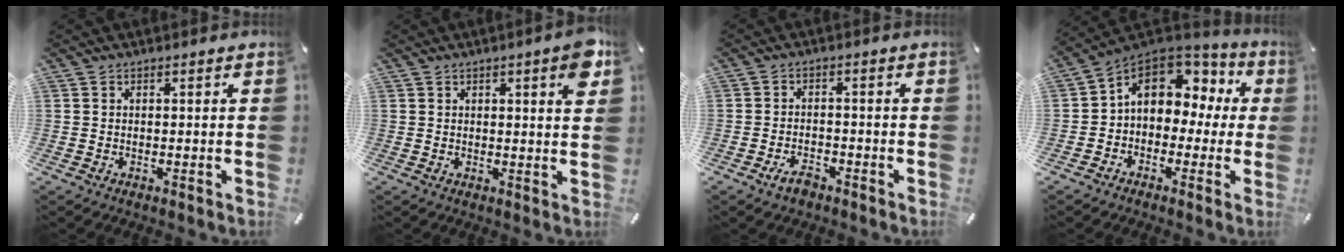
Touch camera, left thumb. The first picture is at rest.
{"total": 5.1, "force": [2.2, 1.1, 4.5], "torque": [-0.065, -0.008, 0.032]}
{"total": 4.1, "force": [-2.8, 2.0, 2.1], "torque": [-0.046, 0.012, -0.054]}
{"total": 10.8, "force": [3.6, 8.1, 6.1], "torque": [-0.112, -0.009, 0.069]}